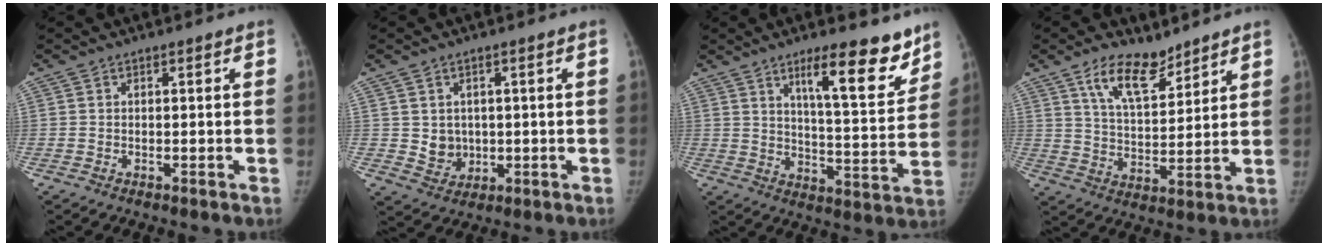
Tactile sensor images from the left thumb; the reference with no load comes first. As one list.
[{"total": 4.9, "force": [0.4, 4.3, 2.3], "torque": [-0.016, -0.006, 0.021]}, {"total": 14.8, "force": [9.6, 3.8, 10.5], "torque": [-0.115, -0.069, 0.150]}, {"total": 10.6, "force": [7.4, 4.6, 6.0], "torque": [-0.085, -0.051, 0.137]}]